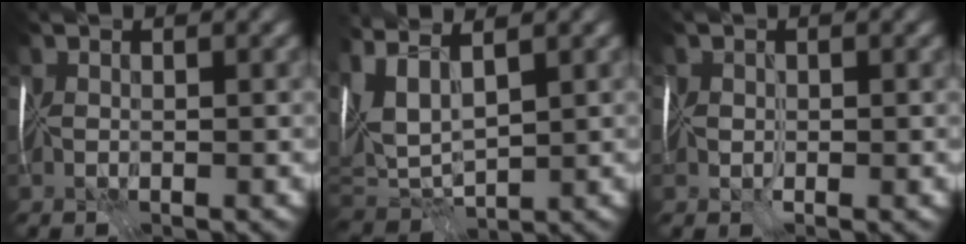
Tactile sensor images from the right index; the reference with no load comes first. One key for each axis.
{"total": 4.8, "fx": 1.9, "fy": 1.7, "fz": 4.0, "tx": -0.105, "ty": -0.001, "tz": 0.039}
{"total": 0.5, "fx": -0.4, "fy": 0.3, "fz": 0.0, "tx": 0.005, "ty": -0.002, "tz": -0.007}